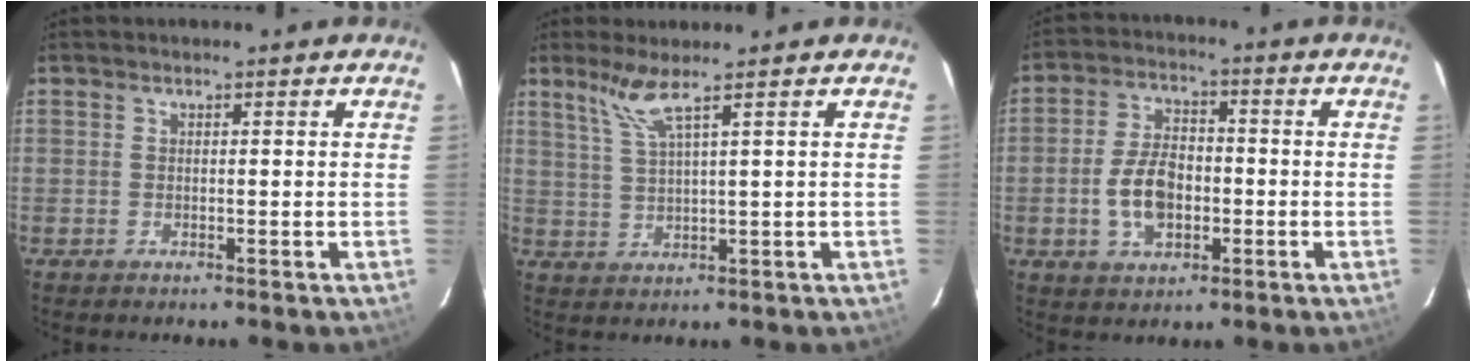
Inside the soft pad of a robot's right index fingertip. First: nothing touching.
{"total": 4.4, "force": [3.0, -0.8, 3.1], "torque": [-0.065, -0.005, 0.066]}
{"total": 8.9, "force": [-2.1, 5.3, 6.8], "torque": [-0.136, 0.011, -0.029]}